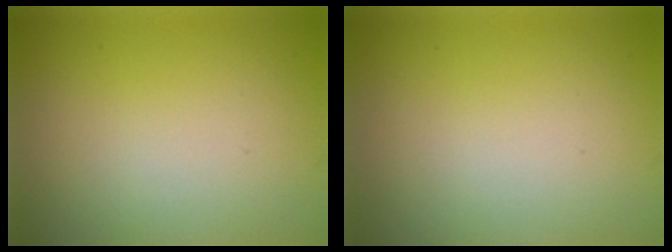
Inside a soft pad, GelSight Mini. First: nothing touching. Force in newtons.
{"total": 0.0}